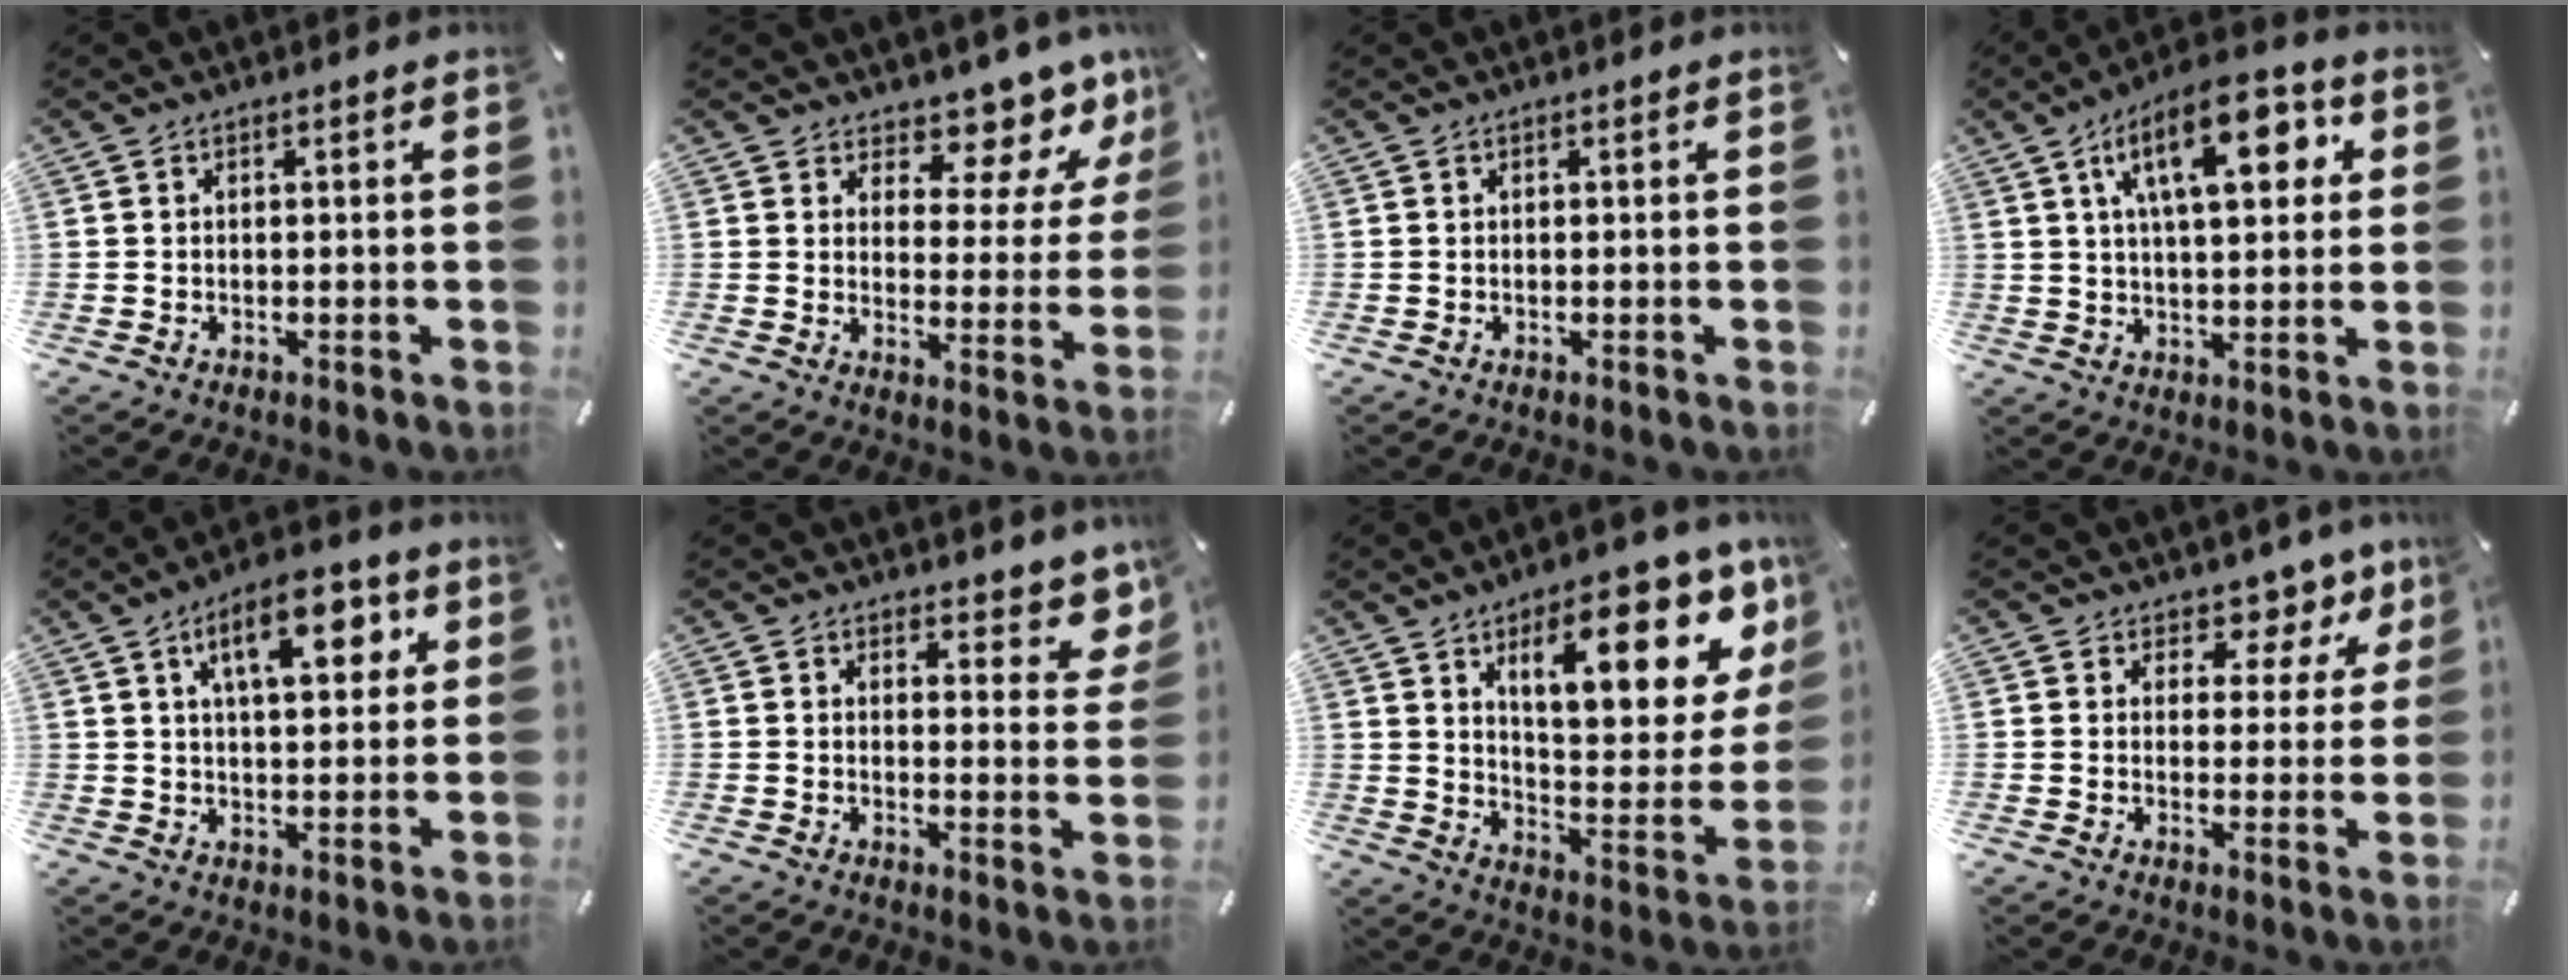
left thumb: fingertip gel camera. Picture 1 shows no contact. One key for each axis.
{"total": 9.1, "fx": 7.9, "fy": 3.8, "fz": 2.7, "tx": -0.027, "ty": -0.083, "tz": 0.136}
{"total": 0.0}
{"total": 16.0, "fx": 6.5, "fy": 6.9, "fz": 12.9, "tx": -0.198, "ty": -0.008, "tz": 0.103}
{"total": 12.9, "fx": 5.8, "fy": 5.9, "fz": 9.9, "tx": -0.145, "ty": -0.008, "tz": 0.093}
{"total": 6.8, "fx": 5.3, "fy": 3.4, "fz": 2.5, "tx": -0.011, "ty": -0.044, "tz": 0.092}
{"total": 20.5, "fx": 11.5, "fy": 8.0, "fz": 15.1, "tx": -0.202, "ty": -0.074, "tz": 0.179}
{"total": 7.0, "fx": 5.4, "fy": 4.0, "fz": 2.0, "tx": -0.012, "ty": -0.051, "tz": 0.090}